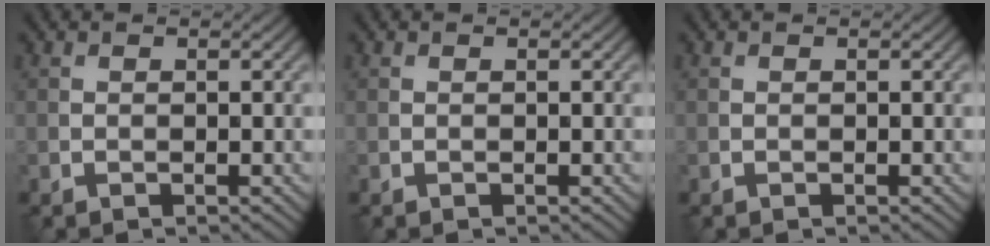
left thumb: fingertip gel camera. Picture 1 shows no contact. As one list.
[{"total": 0.0}, {"total": 0.0}]